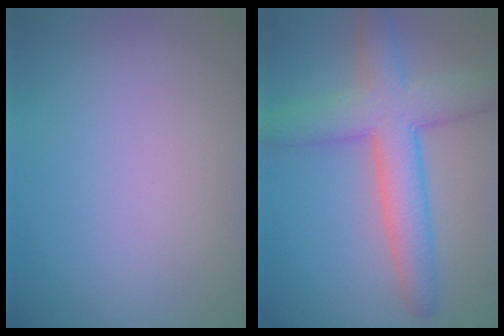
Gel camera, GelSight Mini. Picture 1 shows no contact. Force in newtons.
{"total": 6.9, "press": 6.9, "slide": 0.4}